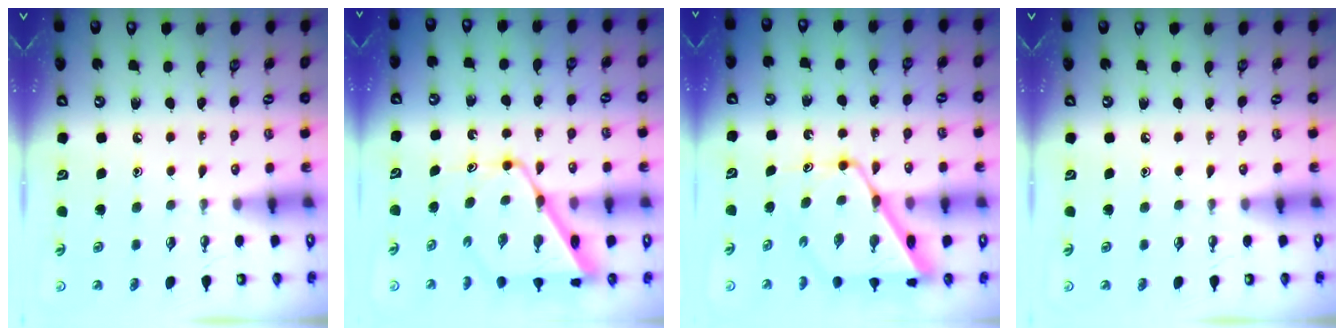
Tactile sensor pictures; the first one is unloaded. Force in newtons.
{"total": 12.7, "press": 12.7, "slide": 0.8}
{"total": 12.7, "press": 12.7, "slide": 0.8}
{"total": 0.0}